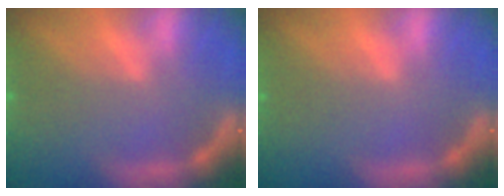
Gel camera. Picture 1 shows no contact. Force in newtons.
{"total": 0.0}